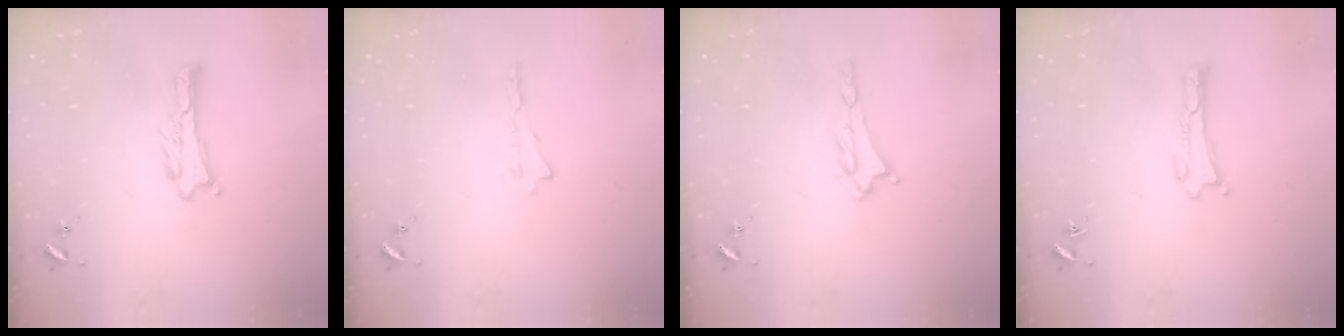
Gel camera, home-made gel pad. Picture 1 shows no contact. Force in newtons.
{"total": 0.0}
{"total": 1.9, "press": 1.8, "slide": 0.3}
{"total": 0.0}